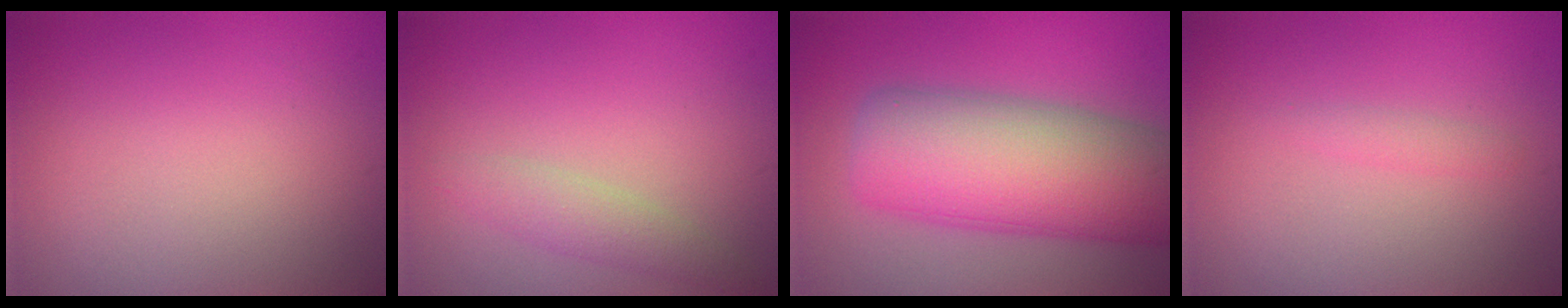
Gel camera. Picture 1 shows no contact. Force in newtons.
{"total": 2.0, "press": 2.0, "slide": 0.1}
{"total": 12.1, "press": 12.1, "slide": 0.4}
{"total": 1.0, "press": 0.9, "slide": 0.1}